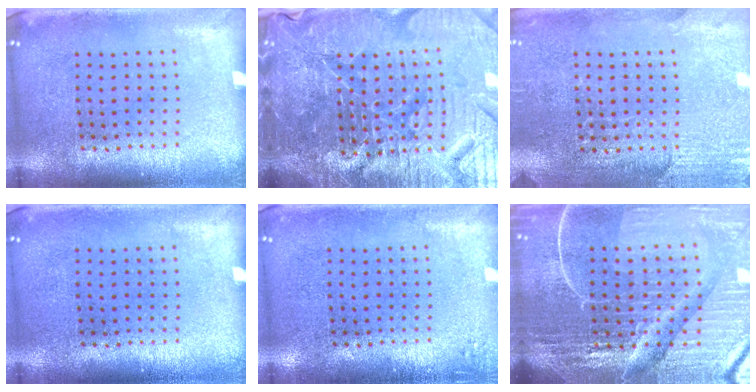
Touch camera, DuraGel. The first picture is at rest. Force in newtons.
{"total": 6.7, "press": 6.0, "slide": 2.9}
{"total": 2.8, "press": 2.6, "slide": 1.0}
{"total": 0.0}
{"total": 1.0, "press": 1.0, "slide": 0.2}
{"total": 6.9, "press": 6.1, "slide": 3.3}